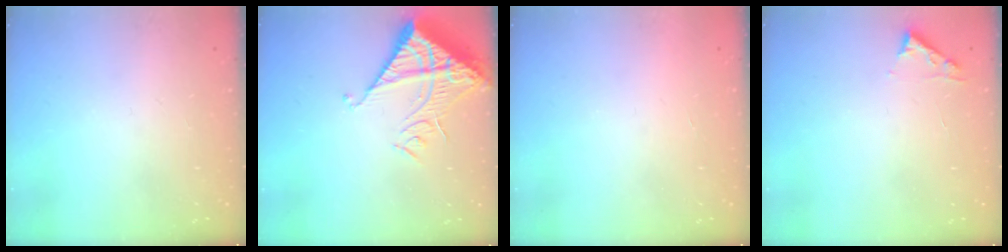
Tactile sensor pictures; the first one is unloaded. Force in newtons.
{"total": 13.1, "press": 13.0, "slide": 1.7}
{"total": 1.6, "press": 1.5, "slide": 0.1}
{"total": 4.5, "press": 4.4, "slide": 0.5}